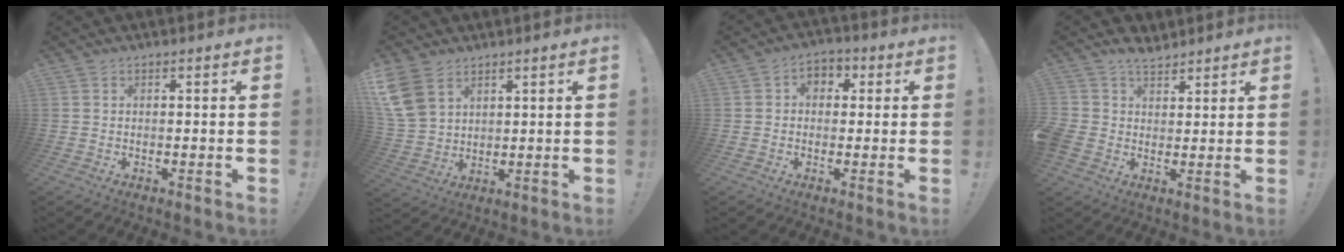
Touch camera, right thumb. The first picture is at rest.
{"total": 9.8, "force": [5.6, 6.2, 5.1], "torque": [-0.115, -0.023, 0.112]}
{"total": 4.4, "force": [0.0, 3.8, 2.3], "torque": [-0.032, 0.008, 0.002]}
{"total": 6.3, "force": [3.3, 4.9, 2.2], "torque": [-0.048, -0.015, 0.069]}